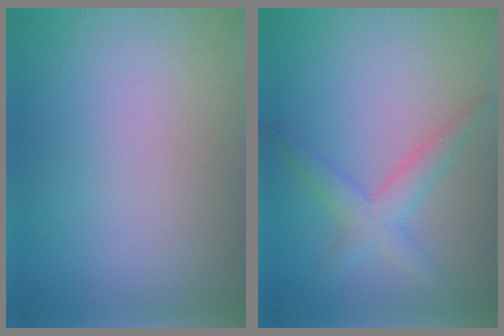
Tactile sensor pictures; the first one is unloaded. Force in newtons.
{"total": 2.9, "press": 2.9, "slide": 0.1}